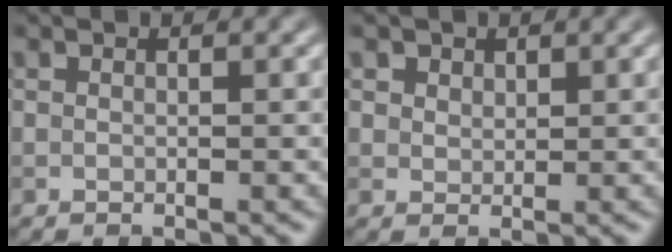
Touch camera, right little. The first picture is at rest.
{"total": 2.2, "force": [1.5, 1.5, 0.7], "torque": [-0.021, -0.002, 0.028]}